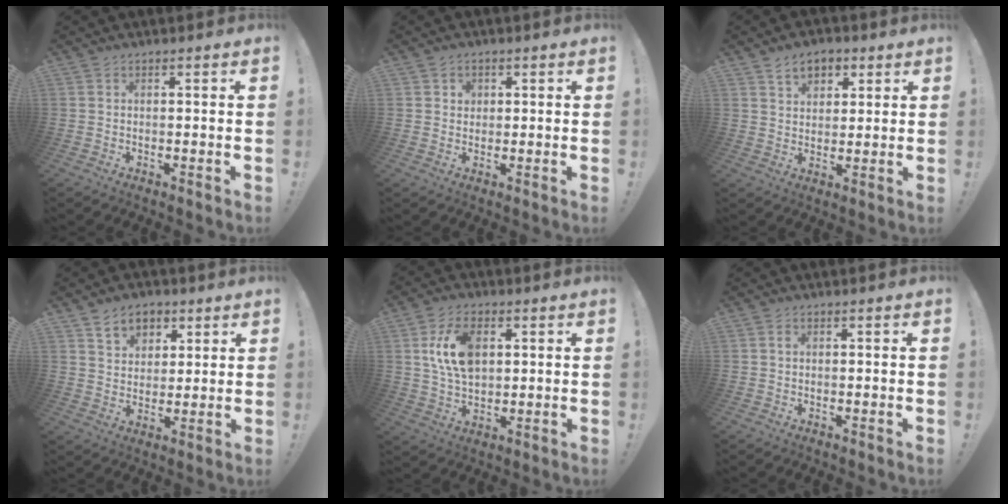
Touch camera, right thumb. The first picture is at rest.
{"total": 2.3, "force": [0.8, 2.1, 0.7], "torque": [-0.005, -0.003, 0.013]}
{"total": 7.4, "force": [4.1, 5.1, 3.4], "torque": [-0.049, -0.013, 0.076]}
{"total": 8.2, "force": [4.7, 6.1, 2.8], "torque": [-0.038, -0.024, 0.090]}
{"total": 12.7, "force": [3.4, 7.9, 9.3], "torque": [-0.180, 0.005, 0.062]}
{"total": 0.7, "force": [-0.1, 0.5, 0.4], "torque": [-0.010, 0.006, -0.002]}